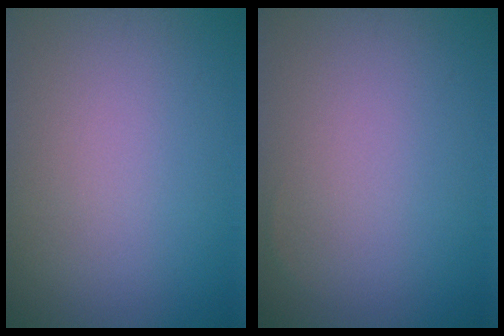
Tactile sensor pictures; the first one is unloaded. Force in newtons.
{"total": 0.0}